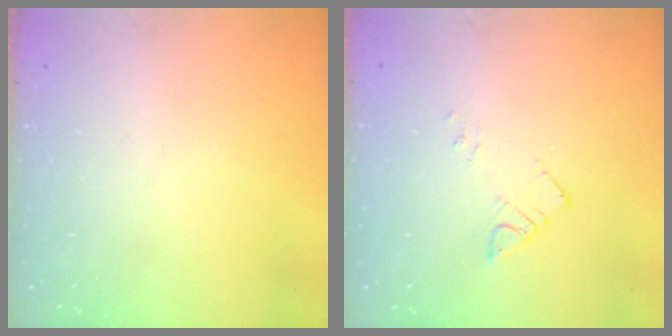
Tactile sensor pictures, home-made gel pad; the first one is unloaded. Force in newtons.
{"total": 3.2, "press": 3.2, "slide": 0.4}